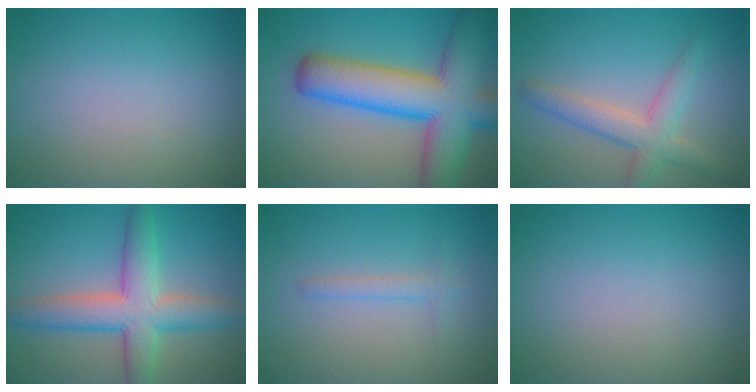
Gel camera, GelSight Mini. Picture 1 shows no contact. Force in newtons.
{"total": 11.8, "press": 11.8, "slide": 0.6}
{"total": 4.0, "press": 3.9, "slide": 0.2}
{"total": 6.9, "press": 6.9, "slide": 0.2}
{"total": 1.2, "press": 1.2, "slide": 0.1}
{"total": 0.0}